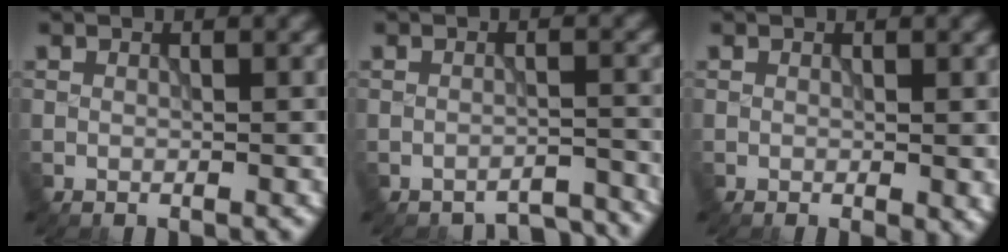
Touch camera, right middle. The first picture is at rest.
{"total": 3.0, "force": [-3.0, 0.2, 0.1], "torque": [0.003, -0.001, -0.034]}
{"total": 1.0, "force": [-0.1, 0.3, 0.9], "torque": [-0.012, -0.007, 0.000]}